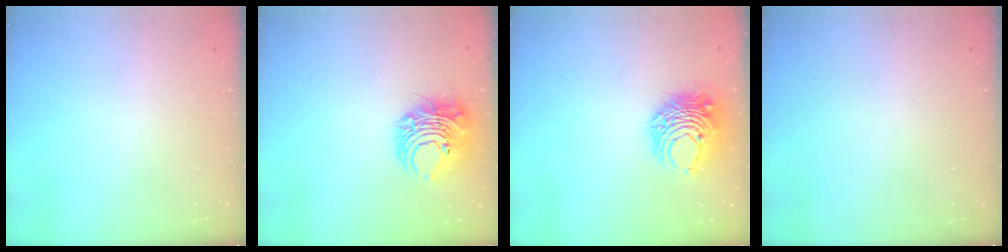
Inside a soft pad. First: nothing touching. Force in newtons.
{"total": 9.7, "press": 9.6, "slide": 1.4}
{"total": 9.0, "press": 8.9, "slide": 0.9}
{"total": 0.0}